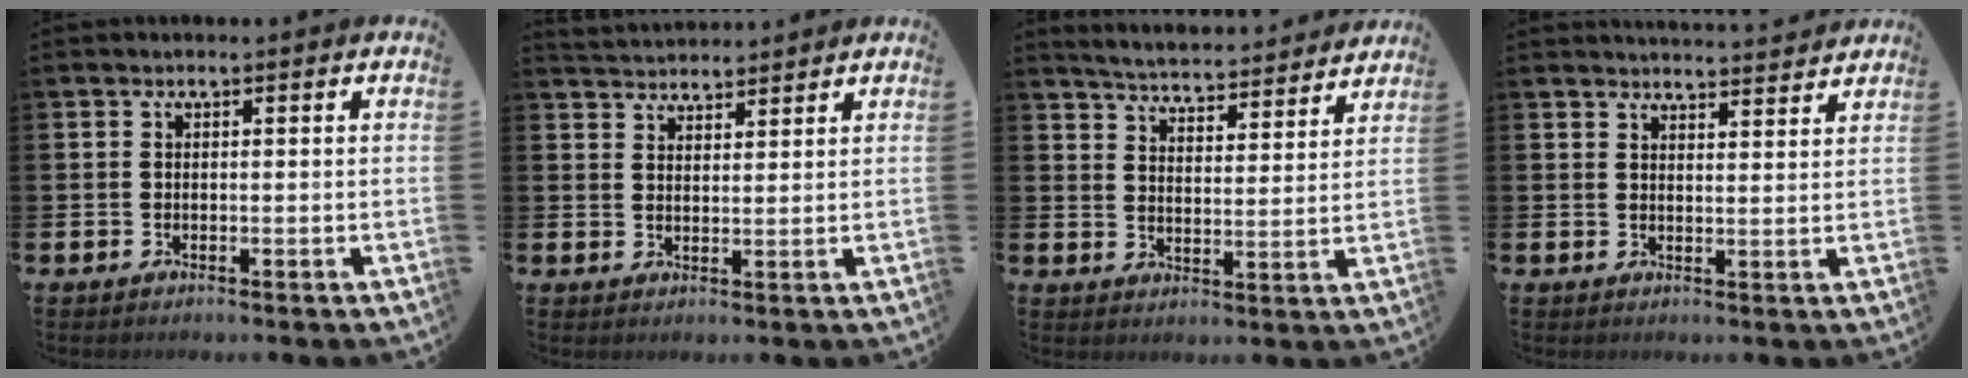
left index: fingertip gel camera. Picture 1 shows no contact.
{"total": 3.5, "force": [3.4, 0.5, -0.3], "torque": [-0.002, -0.016, 0.063]}
{"total": 5.3, "force": [5.2, 0.3, 0.4], "torque": [-0.032, -0.042, 0.091]}
{"total": 3.7, "force": [3.7, -0.1, 0.0], "torque": [0.000, -0.027, 0.064]}